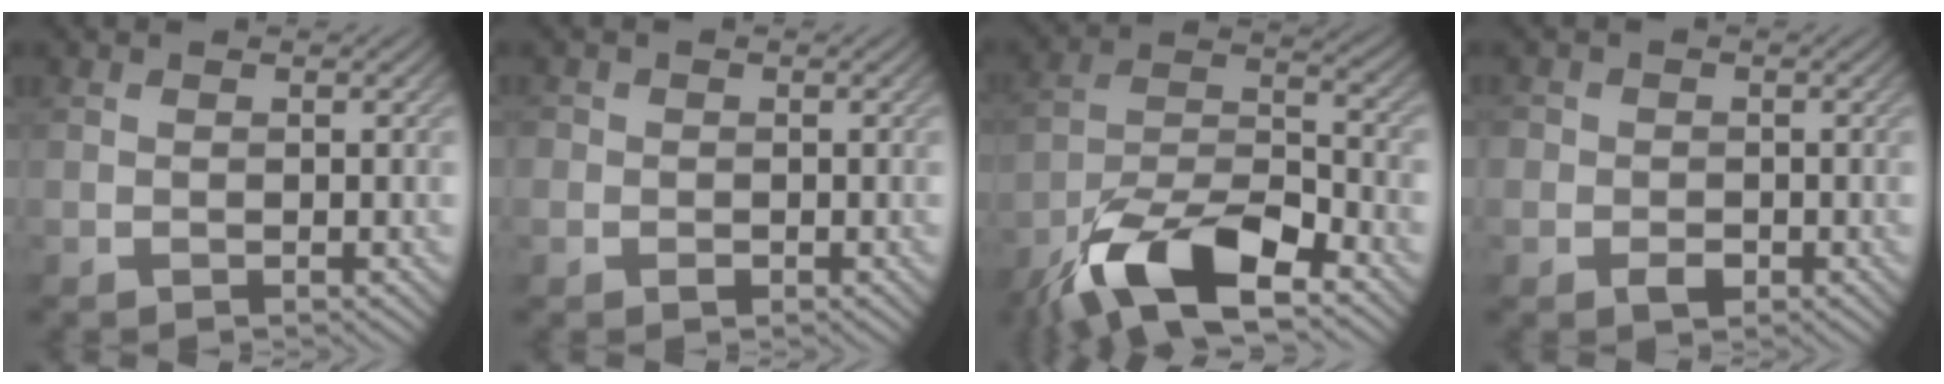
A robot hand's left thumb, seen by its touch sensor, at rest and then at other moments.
{"total": 1.5, "force": [-0.4, 1.3, 0.5], "torque": [-0.003, -0.005, -0.011]}
{"total": 14.0, "force": [-9.1, 5.0, 9.4], "torque": [-0.182, -0.003, -0.184]}
{"total": 2.3, "force": [-0.9, 1.9, 1.0], "torque": [-0.015, -0.005, -0.022]}